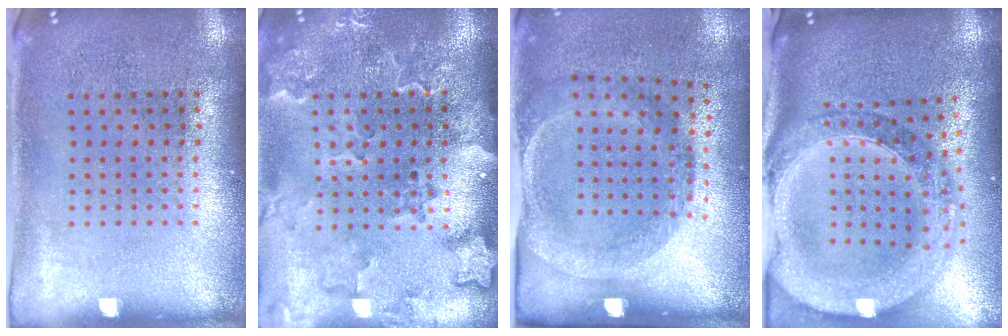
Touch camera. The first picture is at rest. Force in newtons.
{"total": 2.7, "press": 2.4, "slide": 1.2}
{"total": 1.9, "press": 1.2, "slide": 1.5}
{"total": 2.6, "press": 2.3, "slide": 1.2}